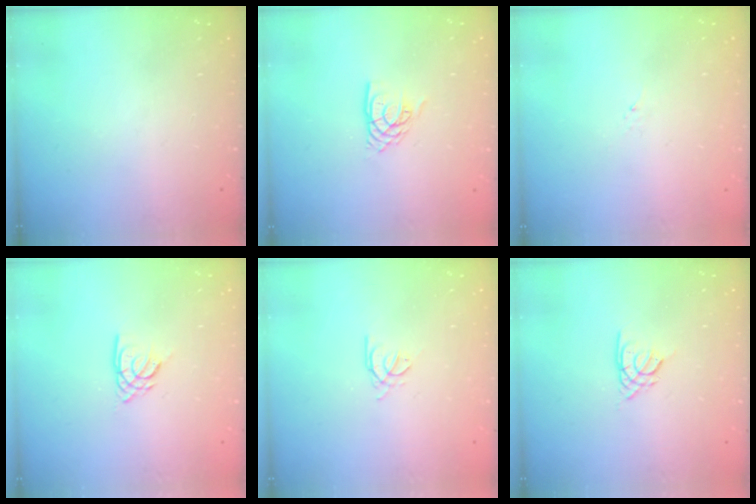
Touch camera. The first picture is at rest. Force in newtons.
{"total": 6.0, "press": 6.0, "slide": 0.5}
{"total": 1.2, "press": 1.1, "slide": 0.2}
{"total": 3.8, "press": 3.7, "slide": 0.4}
{"total": 1.2, "press": 1.1, "slide": 0.4}
{"total": 2.2, "press": 2.1, "slide": 0.5}